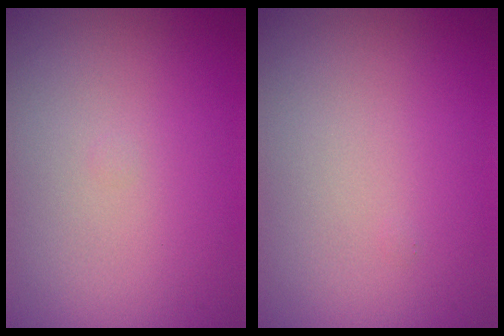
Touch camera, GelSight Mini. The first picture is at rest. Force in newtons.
{"total": 0.0}